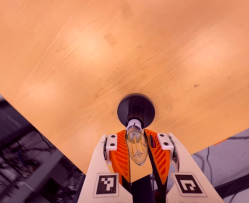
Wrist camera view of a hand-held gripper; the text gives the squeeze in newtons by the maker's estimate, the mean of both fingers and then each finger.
{"total": 20.7, "left": 19.5, "right": 21.8}